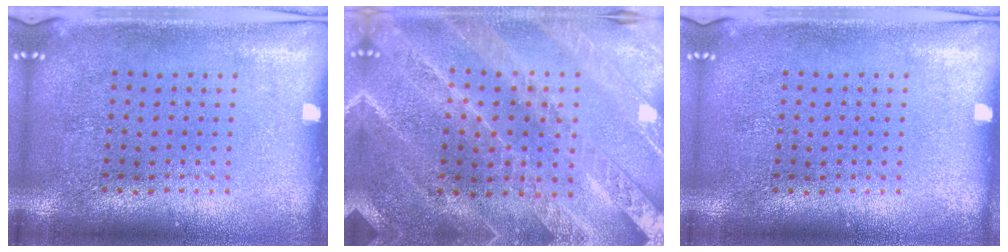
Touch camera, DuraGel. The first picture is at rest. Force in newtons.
{"total": 2.4, "press": 2.4, "slide": 0.2}
{"total": 0.0}